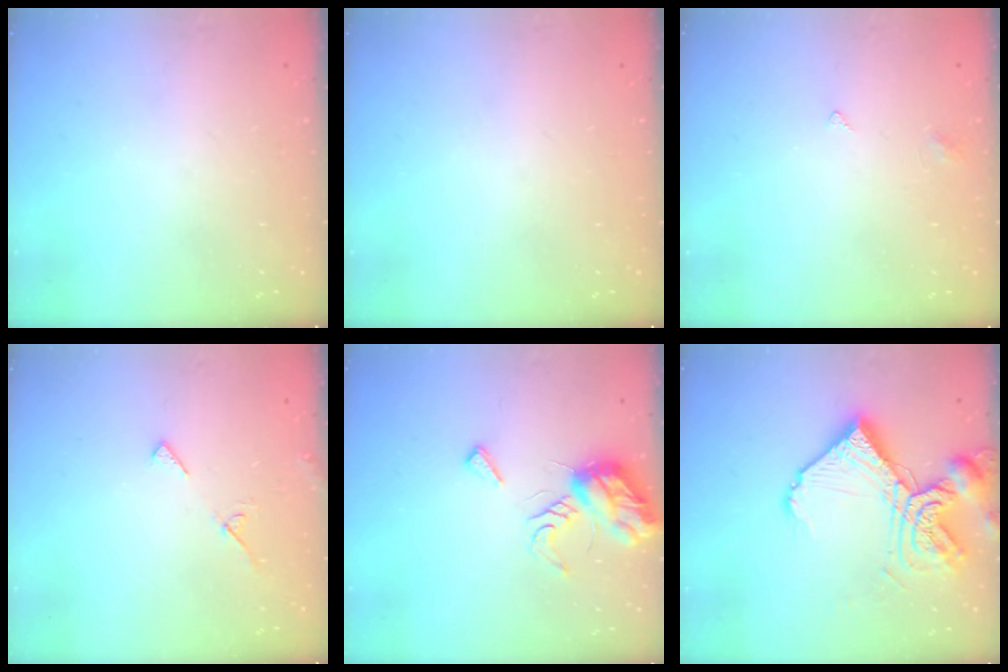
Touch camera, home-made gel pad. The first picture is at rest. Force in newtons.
{"total": 0.0}
{"total": 2.5, "press": 2.4, "slide": 0.4}
{"total": 4.3, "press": 4.2, "slide": 0.4}
{"total": 12.3, "press": 12.3, "slide": 1.0}
{"total": 17.8, "press": 17.7, "slide": 1.9}